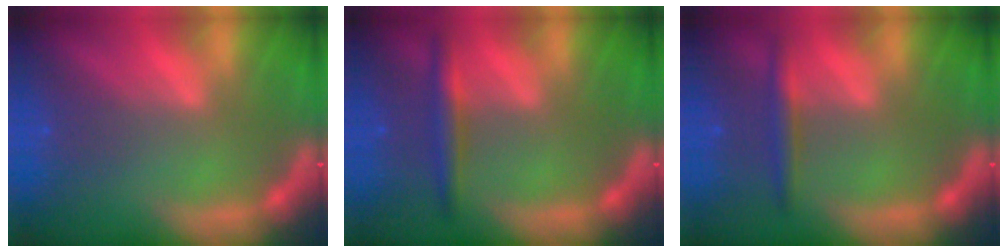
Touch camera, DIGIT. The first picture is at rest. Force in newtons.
{"total": 3.0}
{"total": 2.4}